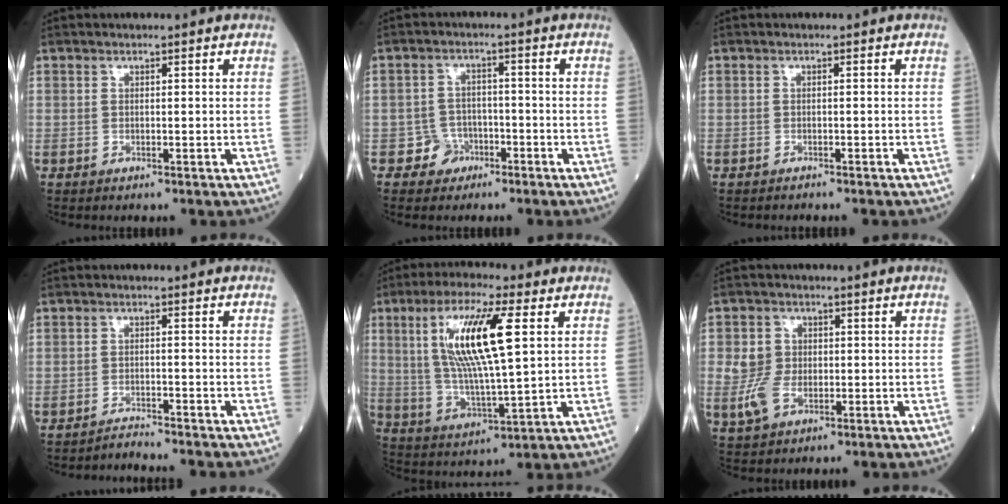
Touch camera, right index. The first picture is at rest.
{"total": 3.5, "force": [-2.0, 2.9, 0.0], "torque": [0.006, 0.015, -0.036]}
{"total": 1.2, "force": [-1.1, 0.0, 0.5], "torque": [-0.009, 0.000, -0.014]}
{"total": 2.6, "force": [-2.4, -0.9, -0.3], "torque": [0.007, -0.011, -0.041]}
{"total": 14.7, "force": [4.0, 2.1, 14.0], "torque": [-0.280, 0.007, 0.074]}
{"total": 5.7, "force": [-0.8, 4.2, 3.7], "torque": [-0.090, 0.004, -0.011]}